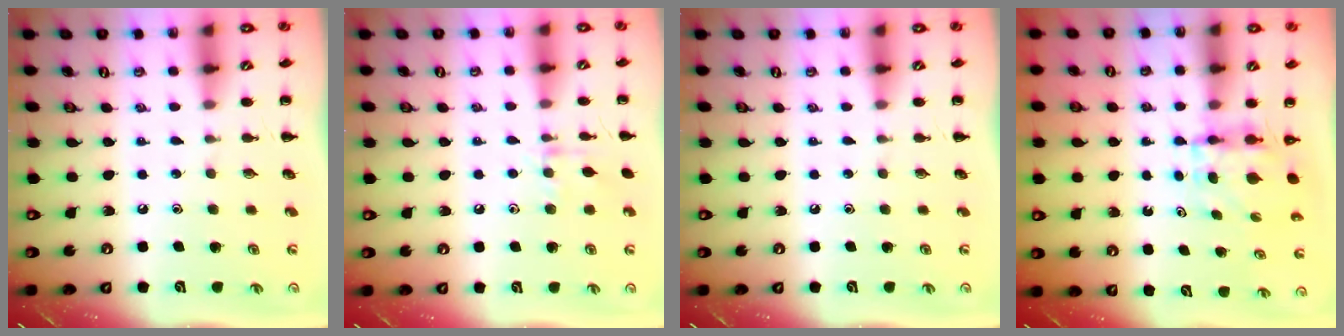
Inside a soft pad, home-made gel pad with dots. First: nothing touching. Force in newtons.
{"total": 7.1, "press": 6.9, "slide": 1.6}
{"total": 0.0}
{"total": 3.9, "press": 3.9, "slide": 0.3}